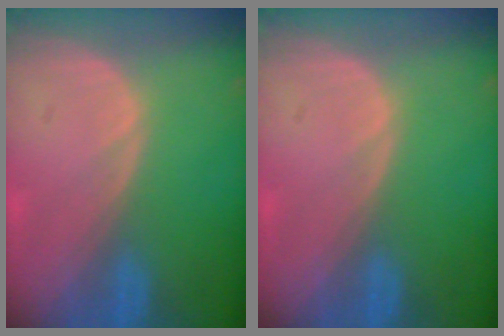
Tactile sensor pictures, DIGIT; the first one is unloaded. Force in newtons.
{"total": 0.0}